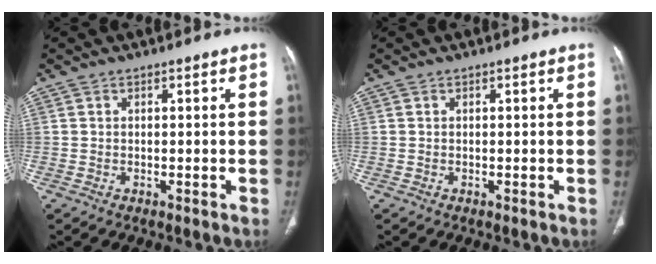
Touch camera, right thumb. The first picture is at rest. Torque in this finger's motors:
{"motor_torque": [0.00, 0.00, -0.22, 0.22, 0.00]}